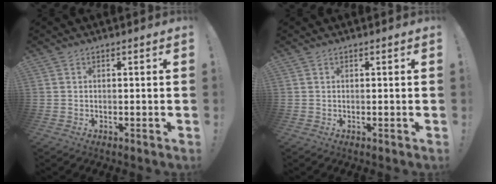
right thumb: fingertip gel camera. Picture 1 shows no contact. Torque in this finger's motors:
{"motor_torque": [0.02, -0.21, 0.10, -0.02, 0.00]}